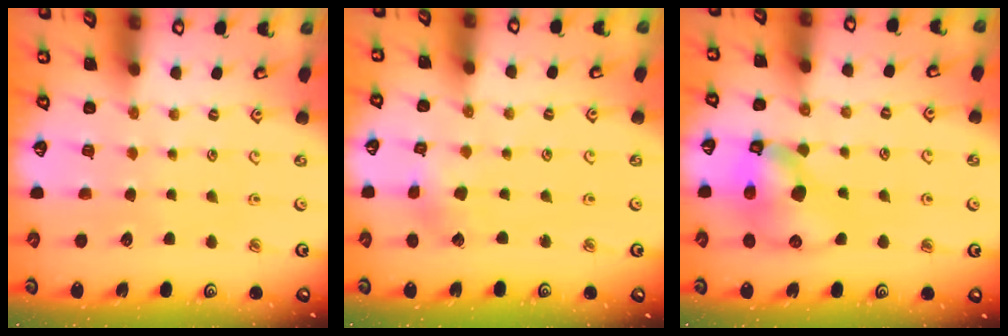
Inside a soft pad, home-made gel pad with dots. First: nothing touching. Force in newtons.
{"total": 3.2, "press": 3.2, "slide": 0.2}
{"total": 12.5, "press": 12.4, "slide": 1.9}